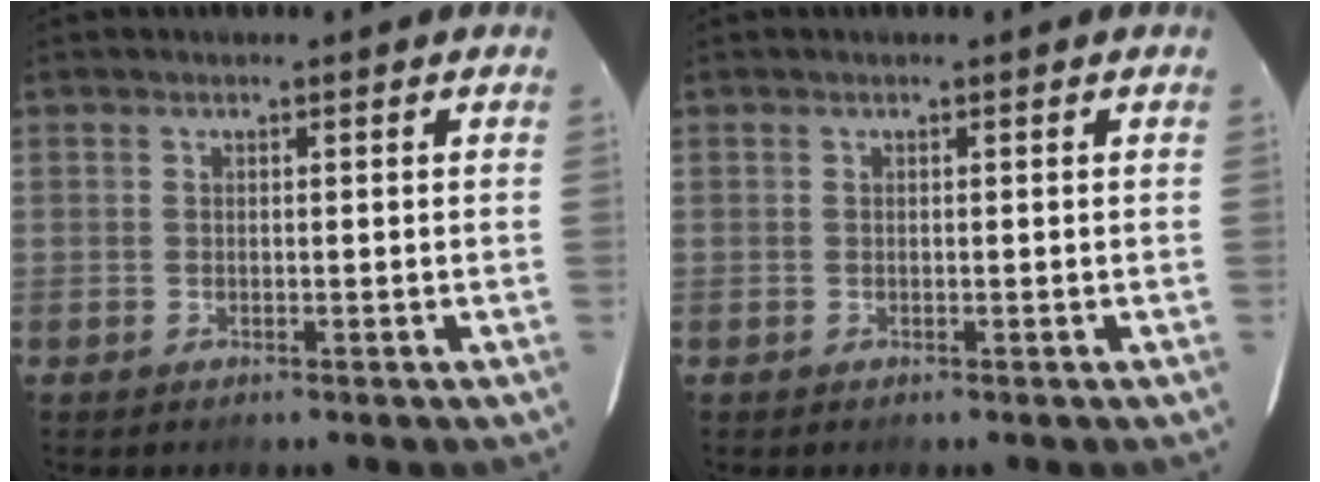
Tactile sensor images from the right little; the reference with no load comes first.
{"total": 0.0}